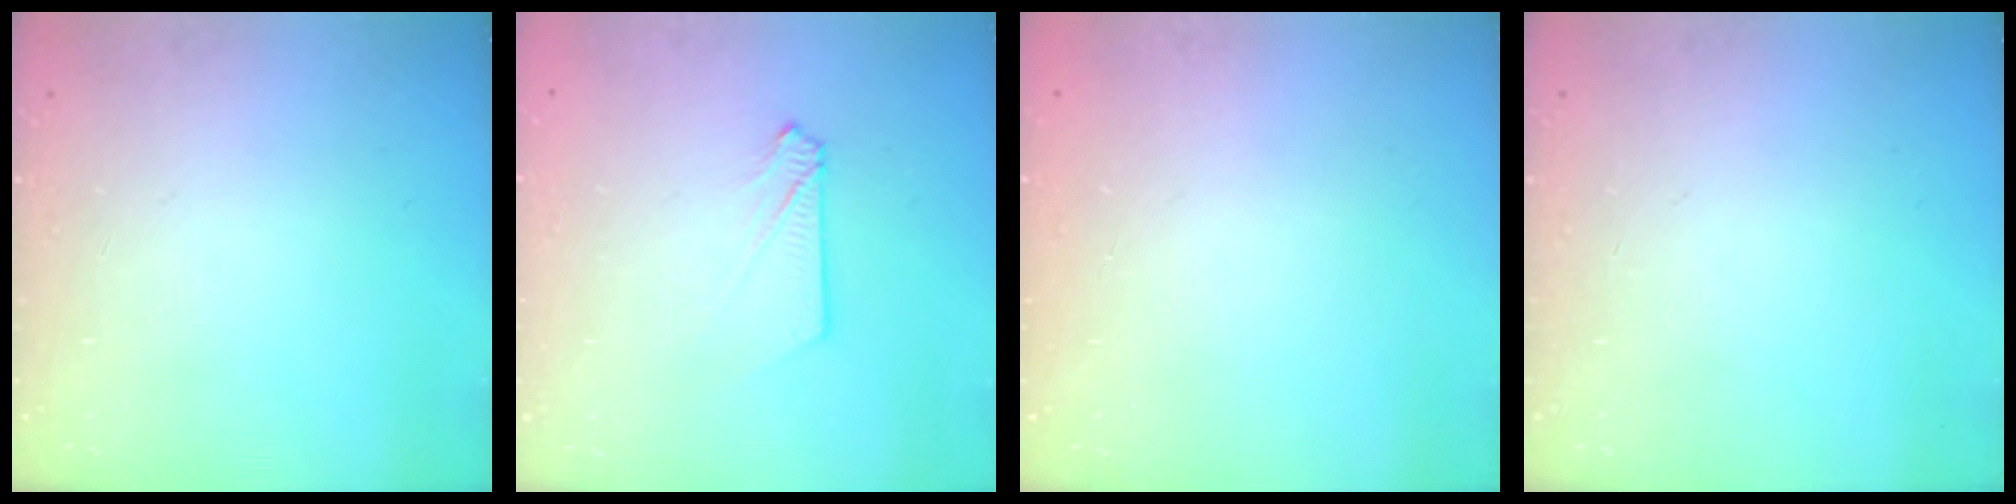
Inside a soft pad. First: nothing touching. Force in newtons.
{"total": 3.4, "press": 3.4, "slide": 0.3}
{"total": 0.0}
{"total": 0.0}